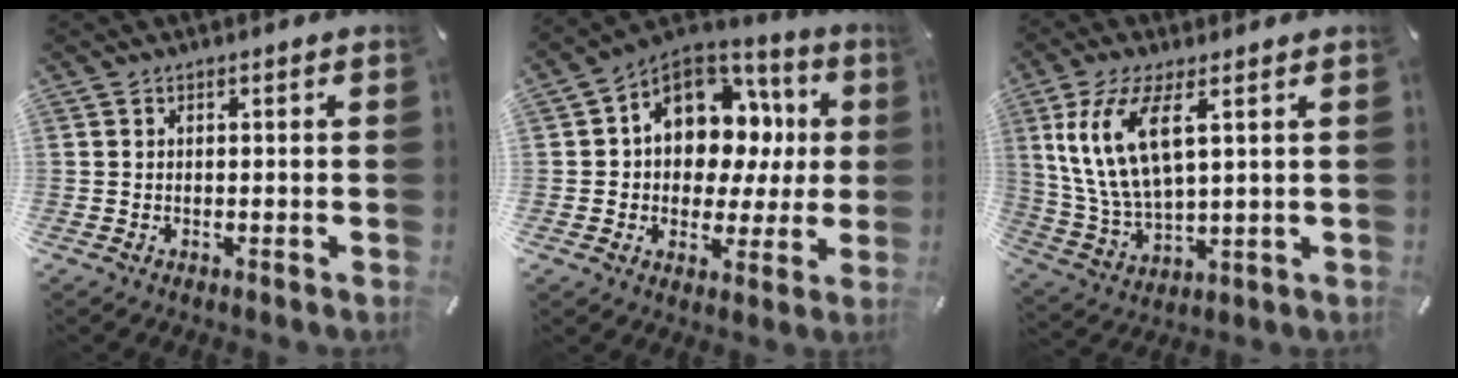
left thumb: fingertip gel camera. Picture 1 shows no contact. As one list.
[{"total": 12.9, "force": [3.6, 10.3, 6.9], "torque": [-0.110, -0.025, 0.072]}, {"total": 12.7, "force": [4.8, 5.2, 10.5], "torque": [-0.240, -0.006, 0.087]}]